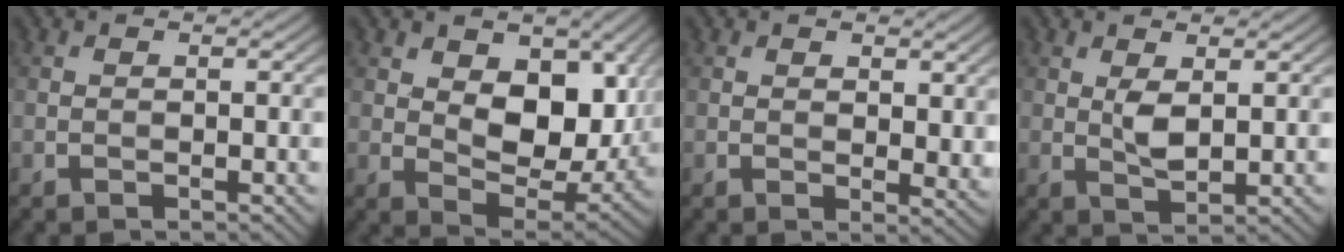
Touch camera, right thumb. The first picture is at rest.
{"total": 12.1, "force": [2.8, 7.4, 9.1], "torque": [-0.161, -0.013, 0.044]}
{"total": 2.9, "force": [1.2, 1.6, 2.1], "torque": [-0.032, -0.007, 0.024]}
{"total": 2.6, "force": [0.8, 1.0, 2.3], "torque": [-0.051, -0.005, 0.019]}